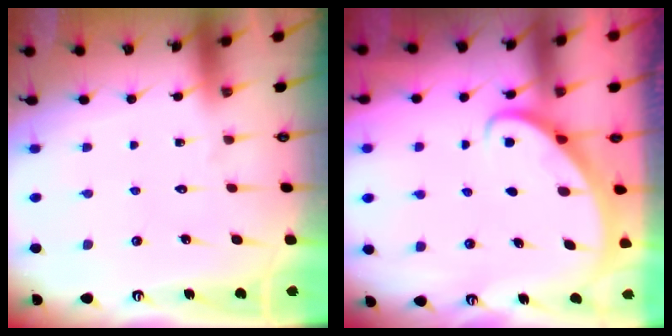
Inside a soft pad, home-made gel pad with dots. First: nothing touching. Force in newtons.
{"total": 2.7, "press": 2.7, "slide": 0.2}